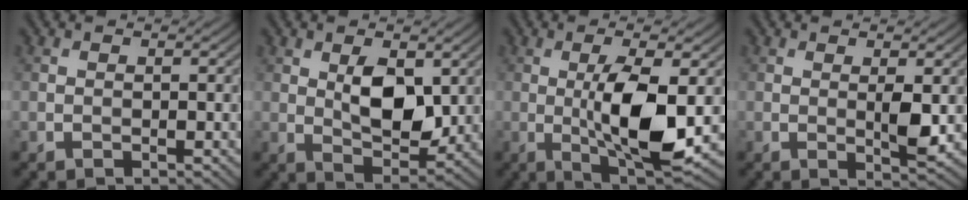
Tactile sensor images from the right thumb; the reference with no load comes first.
{"total": 6.7, "force": [1.6, 3.6, 5.5], "torque": [-0.097, -0.009, 0.035]}
{"total": 9.4, "force": [-0.3, 2.6, 9.1], "torque": [-0.165, -0.004, -0.001]}
{"total": 2.8, "force": [0.4, 0.6, 2.7], "torque": [-0.053, -0.008, 0.011]}